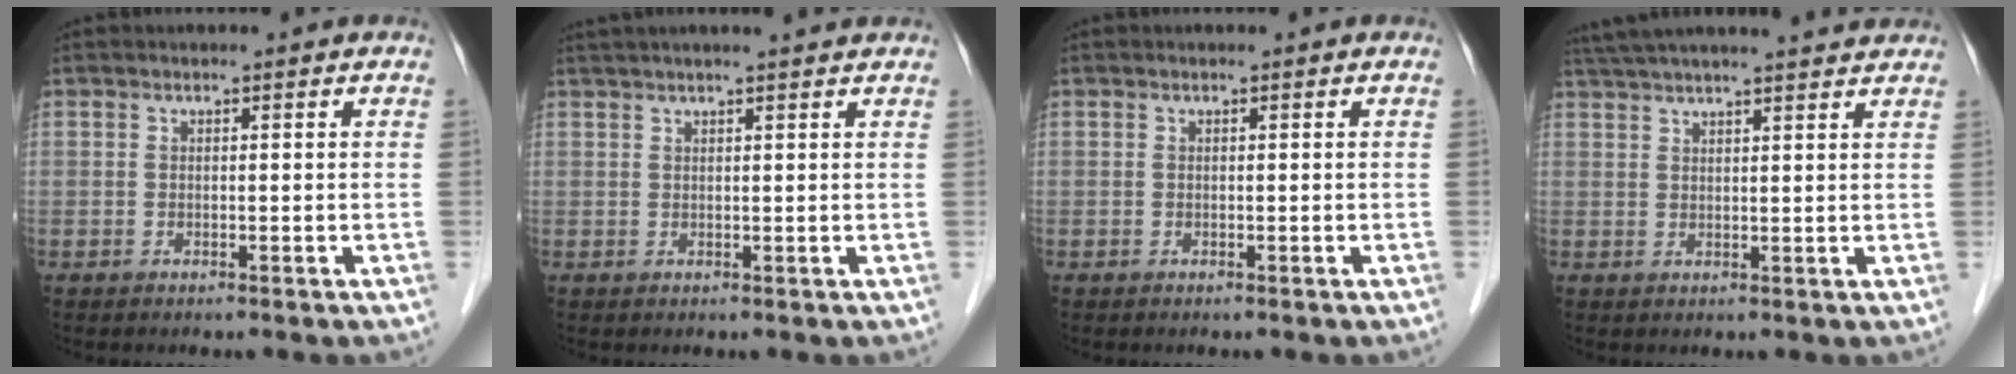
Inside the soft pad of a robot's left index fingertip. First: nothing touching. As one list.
[{"total": 7.5, "force": [6.6, 0.0, 3.6], "torque": [-0.054, 0.031, 0.088]}, {"total": 0.0}, {"total": 15.6, "force": [14.1, 0.8, 6.6], "torque": [-0.113, 0.040, 0.201]}]